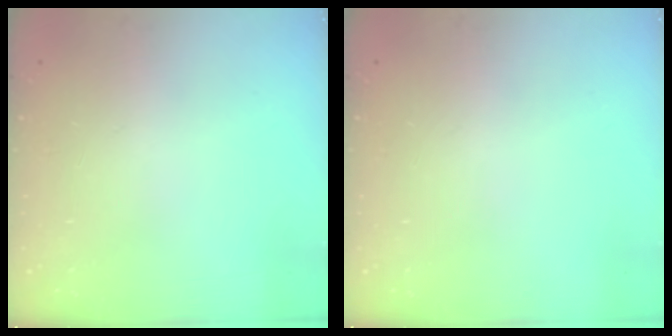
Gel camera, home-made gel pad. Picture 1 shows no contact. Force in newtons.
{"total": 0.0}